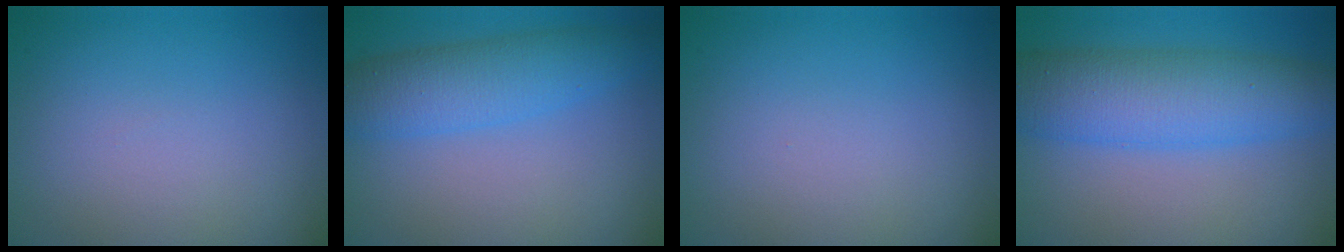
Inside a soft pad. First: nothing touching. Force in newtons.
{"total": 5.1, "press": 5.1, "slide": 0.3}
{"total": 0.0}
{"total": 7.7, "press": 7.7, "slide": 0.1}